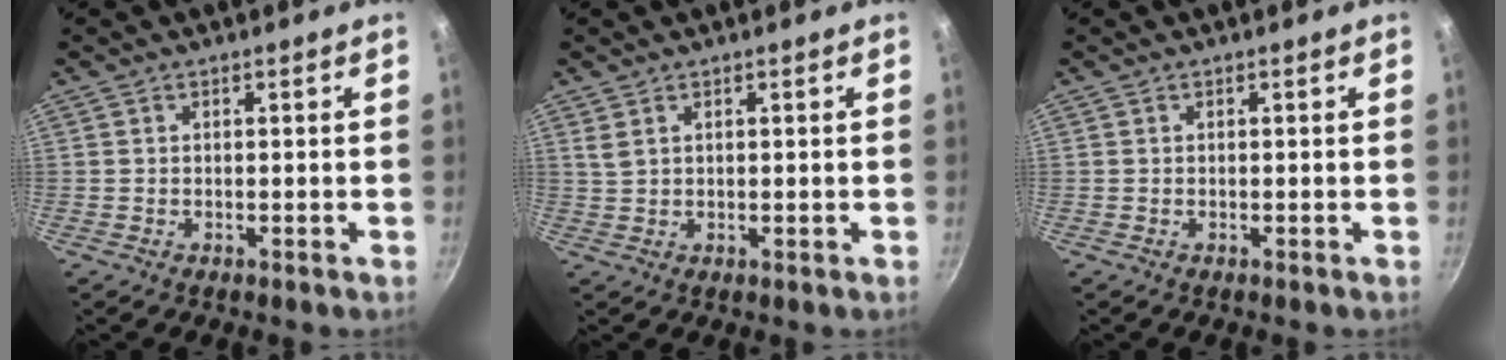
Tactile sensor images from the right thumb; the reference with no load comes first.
{"total": 1.9, "force": [1.1, 1.0, 1.2], "torque": [-0.022, 0.000, 0.027]}
{"total": 0.0}